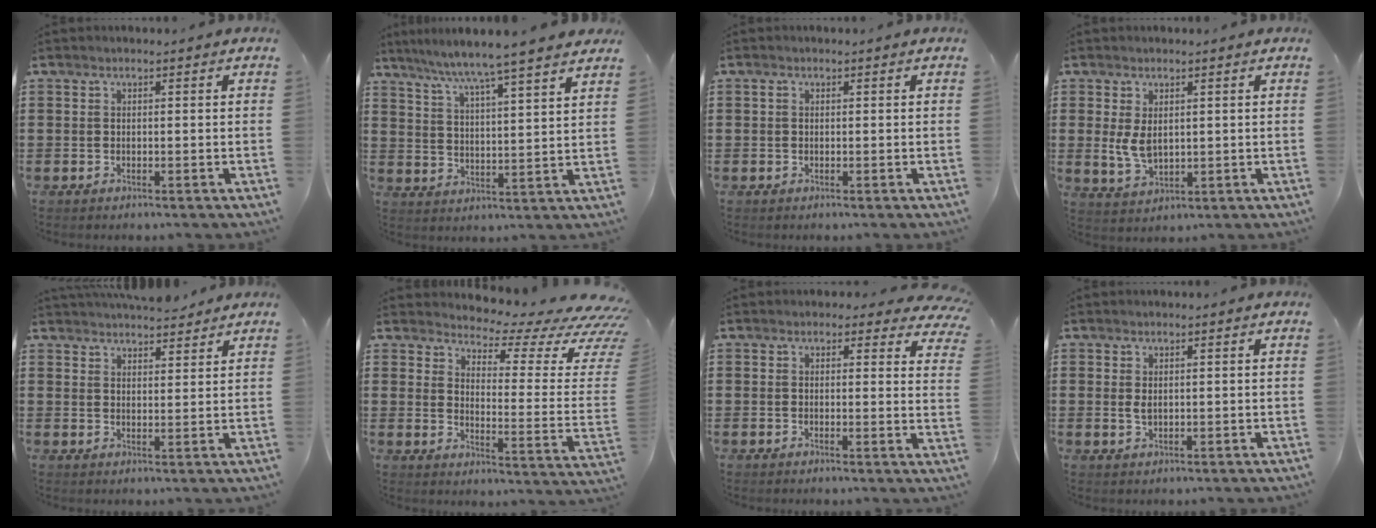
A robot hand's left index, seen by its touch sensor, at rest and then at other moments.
{"total": 5.8, "force": [5.2, -1.4, 2.3], "torque": [-0.068, -0.041, 0.081]}
{"total": 0.7, "force": [0.0, 0.5, 0.4], "torque": [-0.010, 0.003, 0.000]}
{"total": 4.2, "force": [0.8, 2.6, 3.3], "torque": [-0.083, 0.000, 0.011]}
{"total": 4.3, "force": [4.2, 0.8, 0.8], "torque": [-0.019, -0.013, 0.077]}
{"total": 5.4, "force": [4.5, 1.1, 2.8], "torque": [-0.053, -0.051, 0.071]}
{"total": 2.2, "force": [1.8, 0.9, 0.9], "torque": [-0.011, -0.004, 0.029]}
{"total": 1.5, "force": [0.4, 0.7, 1.3], "torque": [-0.036, 0.000, 0.003]}